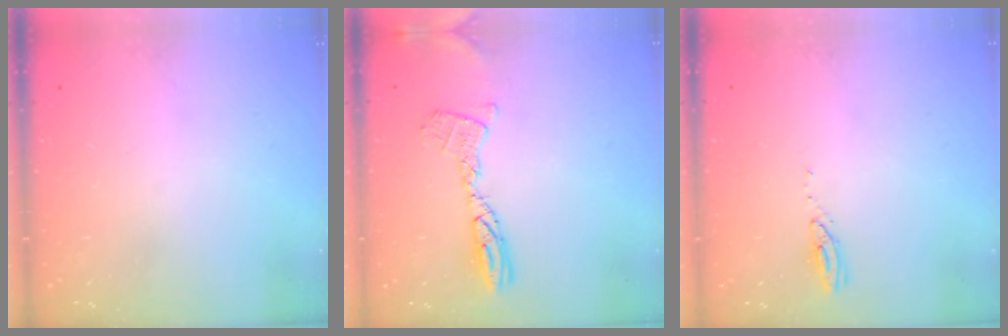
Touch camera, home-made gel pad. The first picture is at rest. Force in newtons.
{"total": 10.3, "press": 10.3, "slide": 1.1}
{"total": 2.9, "press": 2.9, "slide": 0.2}